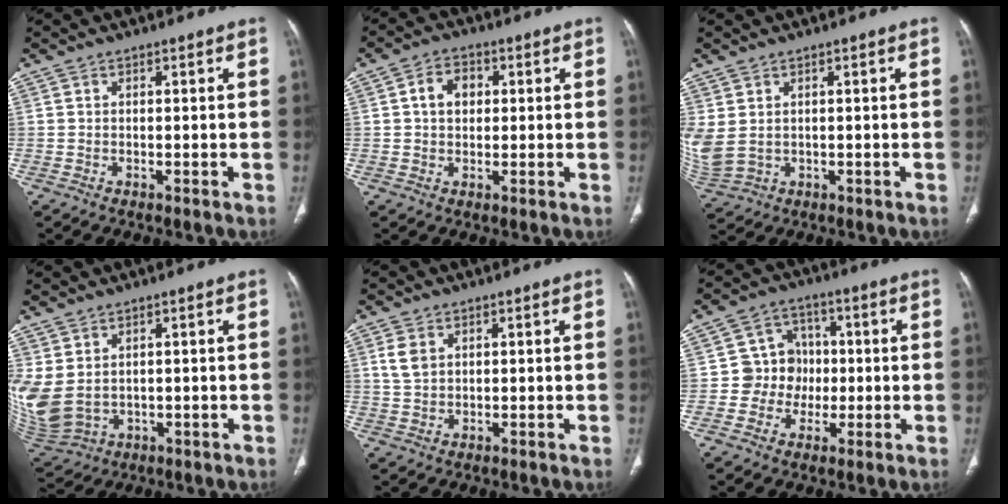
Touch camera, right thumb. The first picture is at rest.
{"total": 5.0, "force": [1.0, 3.8, 3.2], "torque": [-0.041, 0.010, 0.012]}
{"total": 7.2, "force": [0.9, 5.0, 5.1], "torque": [-0.133, 0.000, 0.036]}
{"total": 11.0, "force": [1.4, 8.1, 7.4], "torque": [-0.187, -0.006, 0.057]}
{"total": 3.4, "force": [1.3, 2.4, 2.1], "torque": [-0.042, 0.003, 0.030]}
{"total": 8.1, "force": [-0.7, 7.8, 2.3], "torque": [0.016, 0.022, -0.019]}